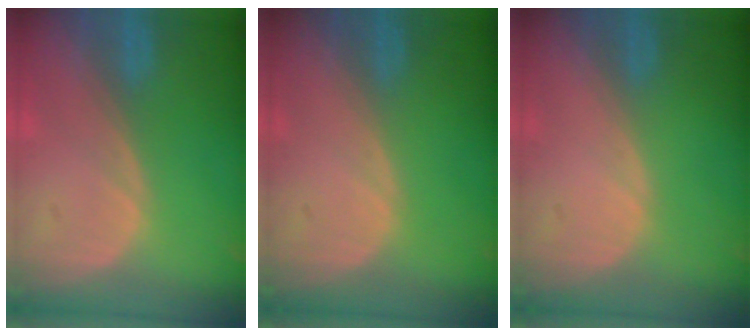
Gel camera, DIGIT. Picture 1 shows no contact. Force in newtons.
{"total": 0.0}
{"total": 0.0}